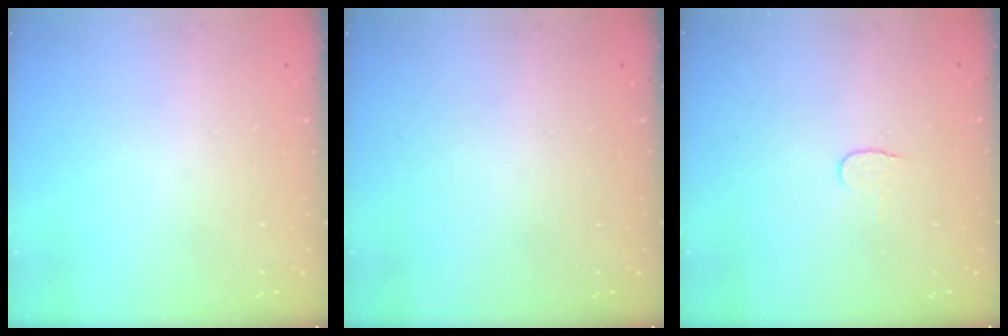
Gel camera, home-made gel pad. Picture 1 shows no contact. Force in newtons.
{"total": 0.0}
{"total": 3.9, "press": 3.9, "slide": 0.2}